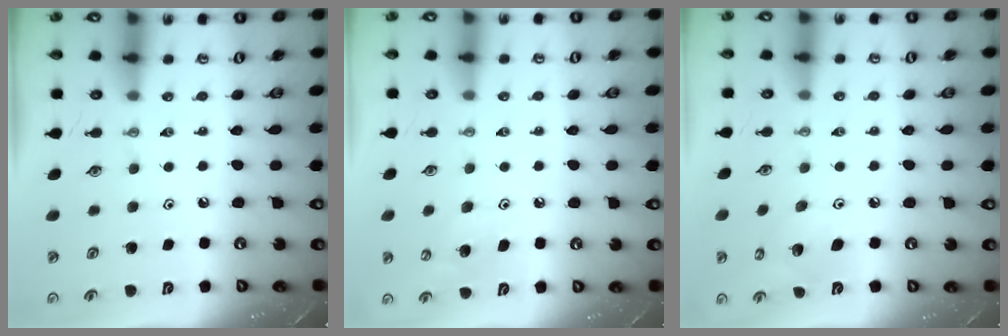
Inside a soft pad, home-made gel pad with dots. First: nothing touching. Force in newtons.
{"total": 8.7, "press": 8.7, "slide": 0.9}
{"total": 6.9, "press": 6.8, "slide": 1.4}